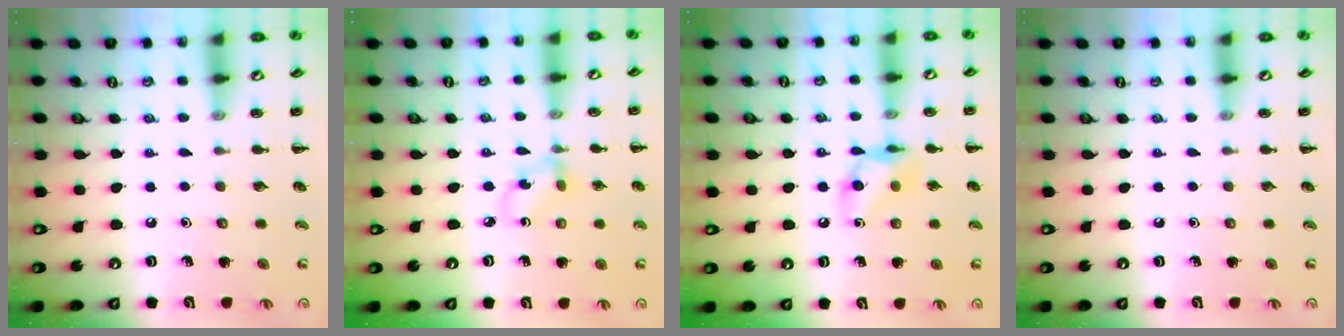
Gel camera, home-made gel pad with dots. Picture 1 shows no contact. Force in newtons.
{"total": 3.3, "press": 3.2, "slide": 0.7}
{"total": 8.7, "press": 8.7, "slide": 0.6}
{"total": 0.0}